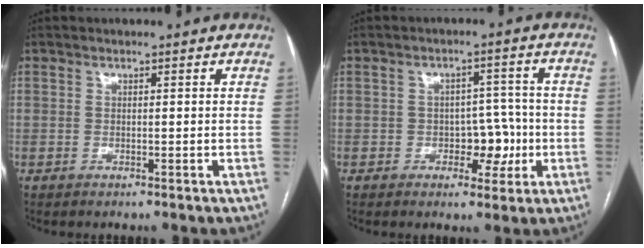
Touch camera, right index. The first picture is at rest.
{"total": 5.5, "force": [-1.5, 3.5, 4.0], "torque": [-0.047, 0.018, -0.018]}